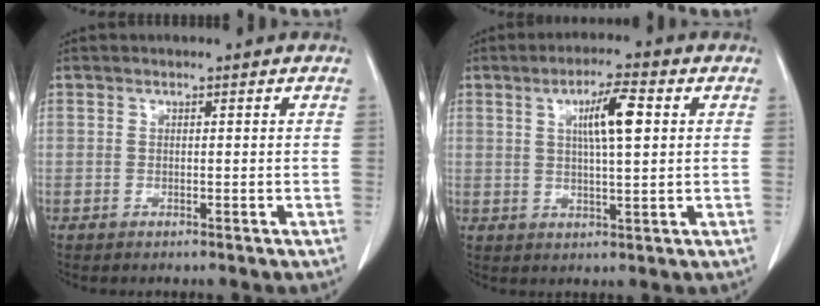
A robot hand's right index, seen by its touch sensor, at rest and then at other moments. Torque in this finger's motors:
{"motor_torque": [0.51, 0.45, 0.28, 0.09]}